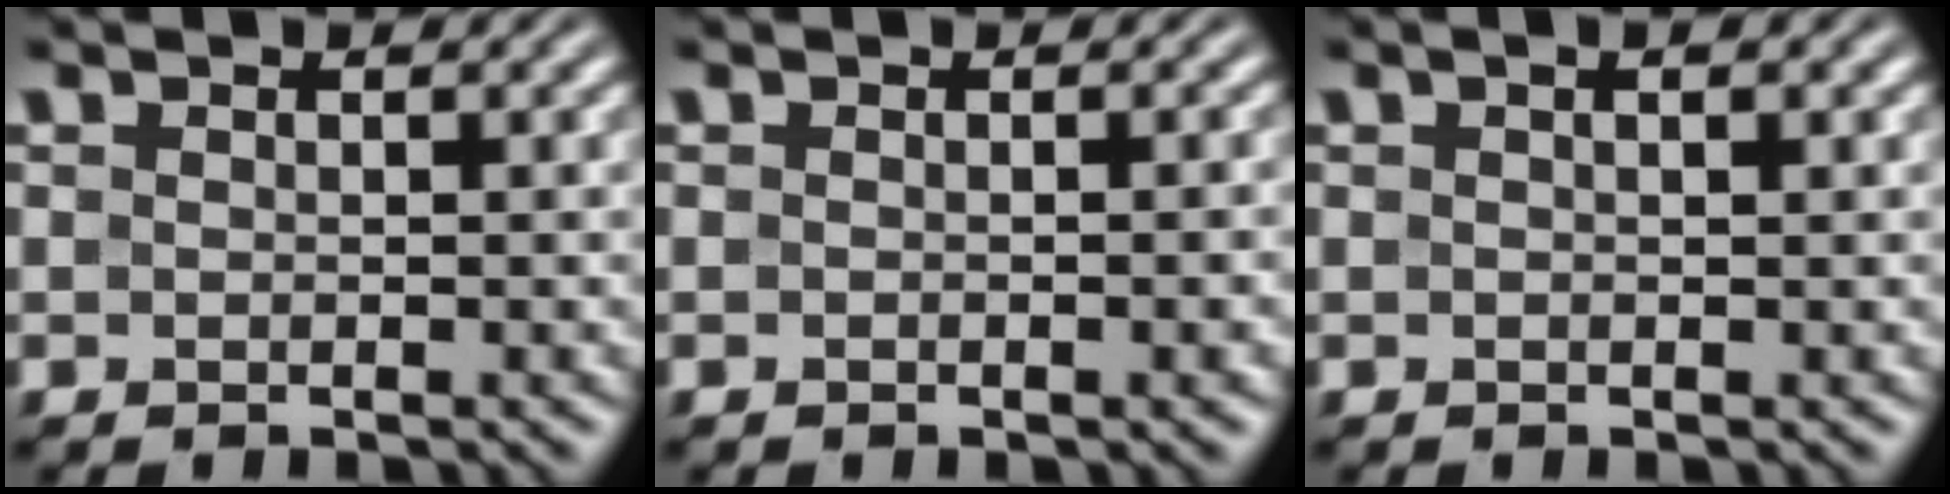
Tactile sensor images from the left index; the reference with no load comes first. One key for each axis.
{"total": 1.2, "fx": -0.4, "fy": 0.2, "fz": 1.1, "tx": -0.013, "ty": -0.001, "tz": -0.004}
{"total": 1.2, "fx": 0.6, "fy": 0.2, "fz": 1.1, "tx": -0.020, "ty": 0.001, "tz": 0.007}